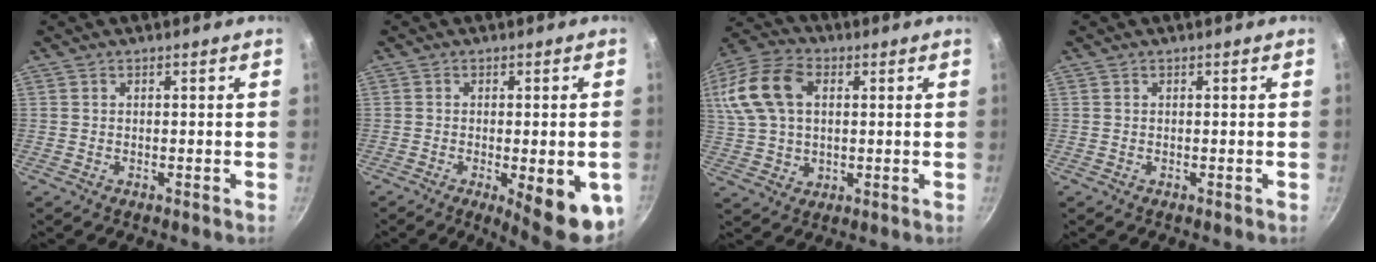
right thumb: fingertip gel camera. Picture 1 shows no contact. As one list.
[{"total": 12.3, "force": [-3.8, 3.5, 11.2], "torque": [-0.122, -0.002, -0.043]}, {"total": 18.1, "force": [4.5, 12.5, 12.3], "torque": [-0.258, 0.017, 0.078]}, {"total": 0.0}]